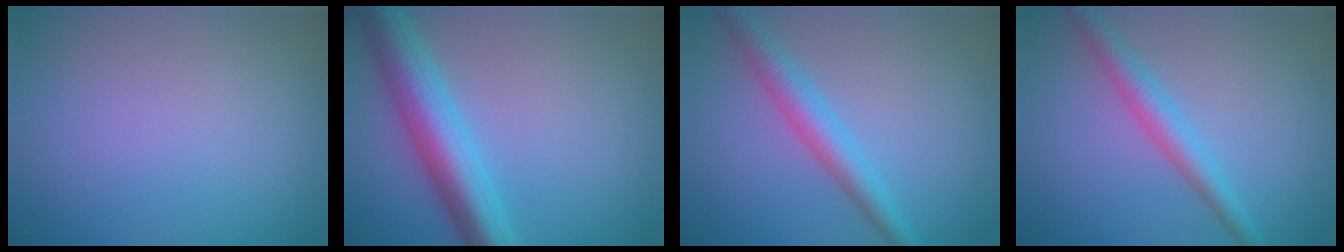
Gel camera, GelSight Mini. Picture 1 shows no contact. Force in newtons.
{"total": 7.0, "press": 7.0, "slide": 0.2}
{"total": 3.5, "press": 3.5, "slide": 0.1}
{"total": 3.0, "press": 3.0, "slide": 0.0}